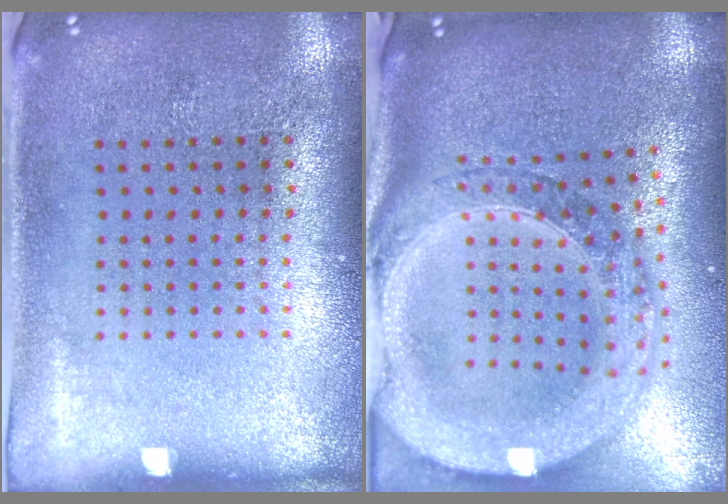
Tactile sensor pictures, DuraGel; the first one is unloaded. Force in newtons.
{"total": 3.8, "press": 2.9, "slide": 2.4}